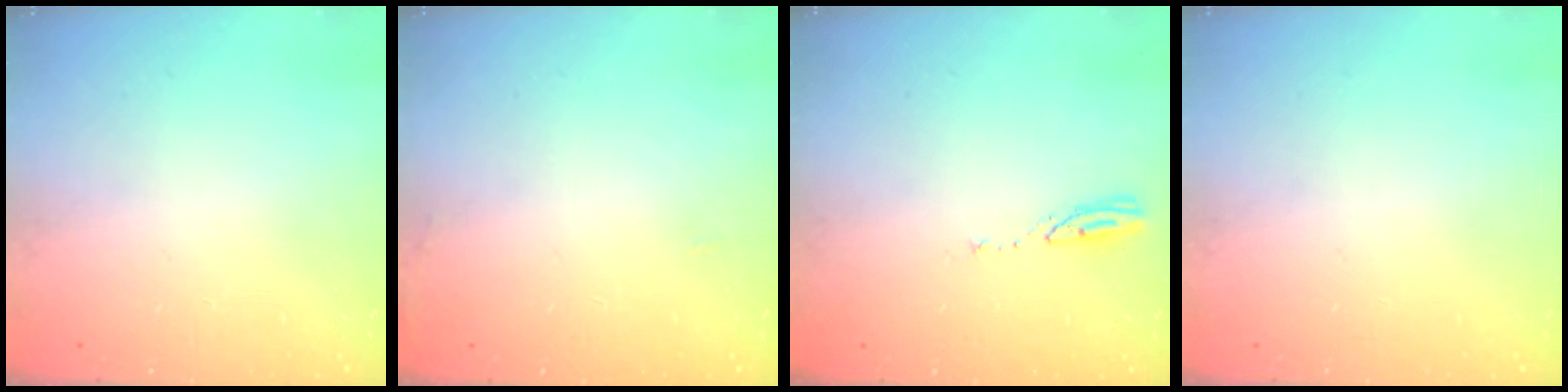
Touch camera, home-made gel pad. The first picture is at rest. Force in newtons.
{"total": 14.1, "press": 4.0, "slide": 13.5}
{"total": 3.5, "press": 3.4, "slide": 0.3}
{"total": 0.0}